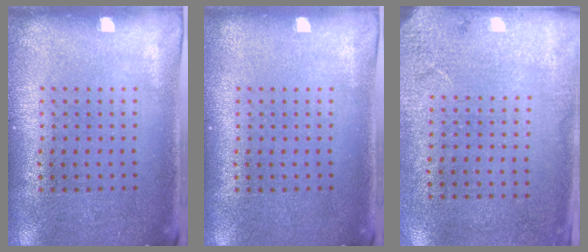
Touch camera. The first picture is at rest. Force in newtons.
{"total": 0.0}
{"total": 2.7, "press": 2.2, "slide": 1.6}